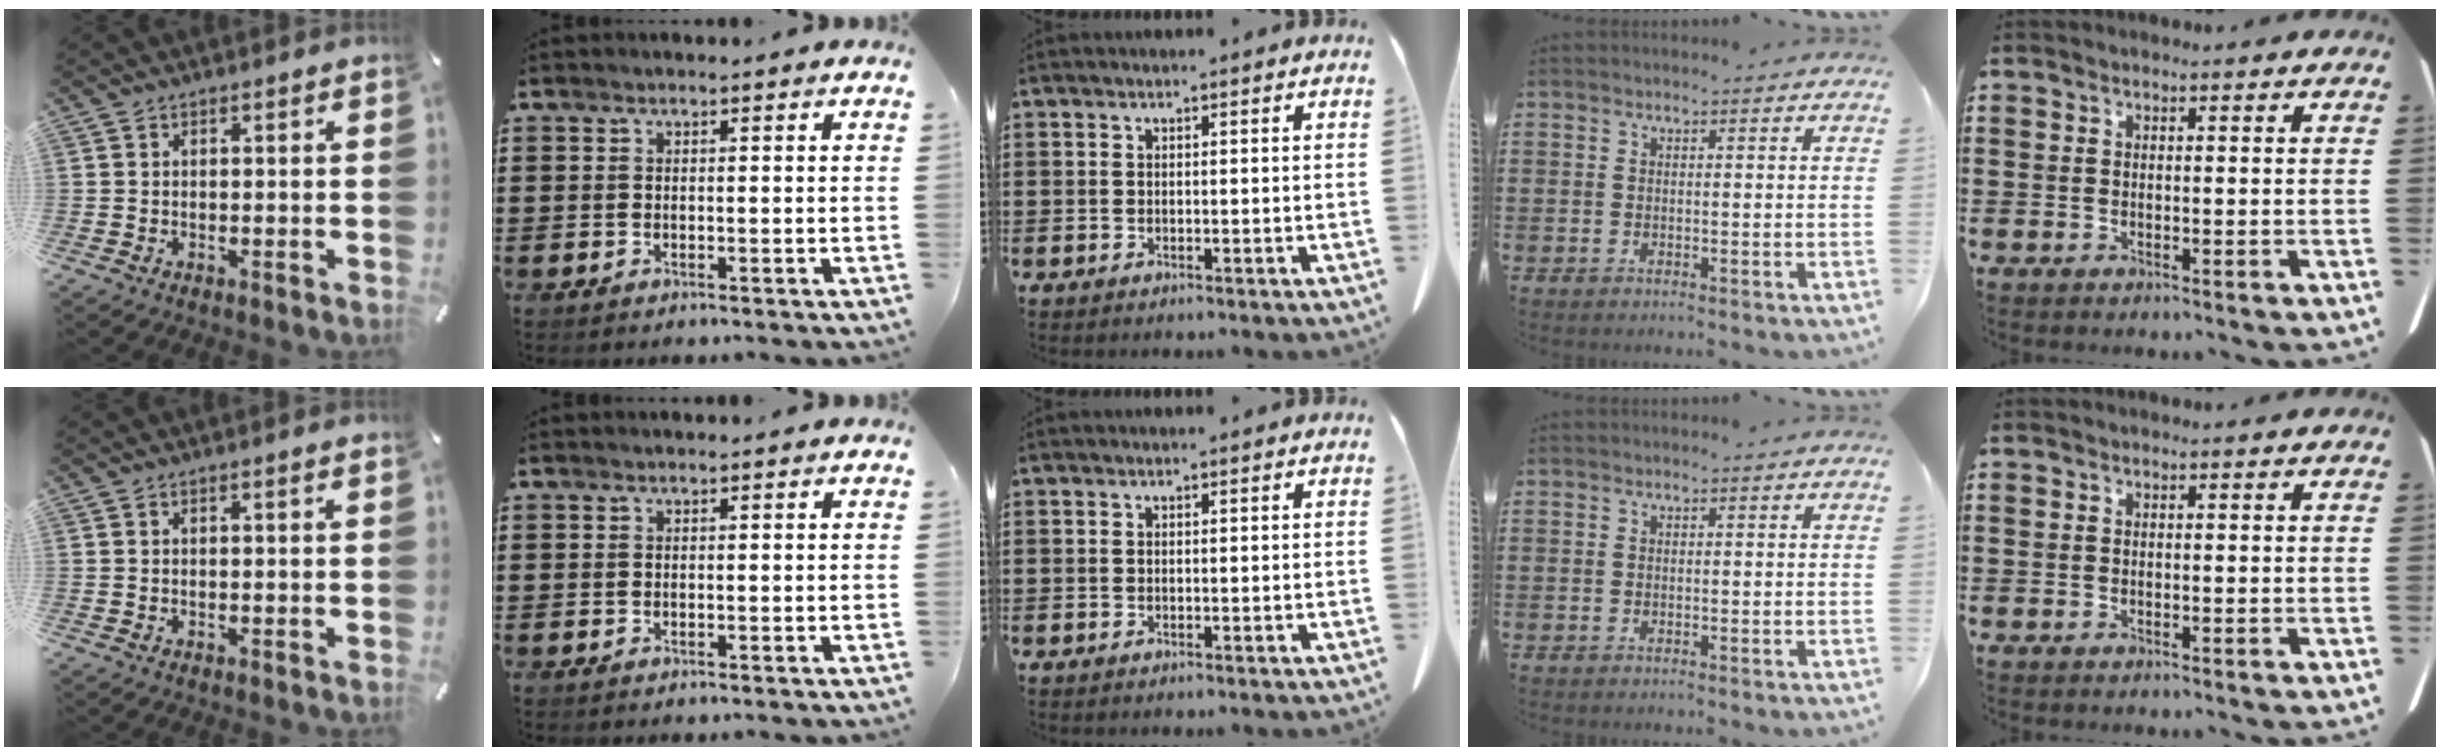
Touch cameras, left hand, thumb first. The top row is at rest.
{"thumb": {"total": 0.6, "force": [0.3, 0.0, 0.5], "torque": [-0.008, 0.000, 0.005]}}